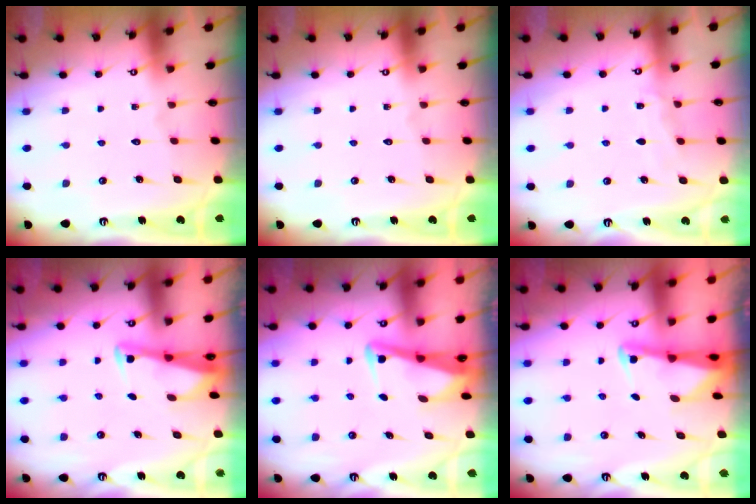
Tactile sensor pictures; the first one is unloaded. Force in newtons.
{"total": 0.0}
{"total": 4.7, "press": 4.6, "slide": 0.6}
{"total": 2.8, "press": 2.8, "slide": 0.3}
{"total": 3.5, "press": 3.4, "slide": 0.8}
{"total": 2.3, "press": 2.3, "slide": 0.4}